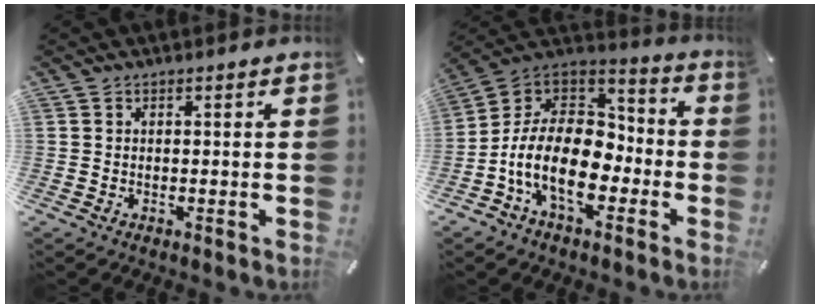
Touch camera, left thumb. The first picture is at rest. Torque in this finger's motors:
{"motor_torque": [0.66, 1.93, 1.57, 1.20, 0.27]}